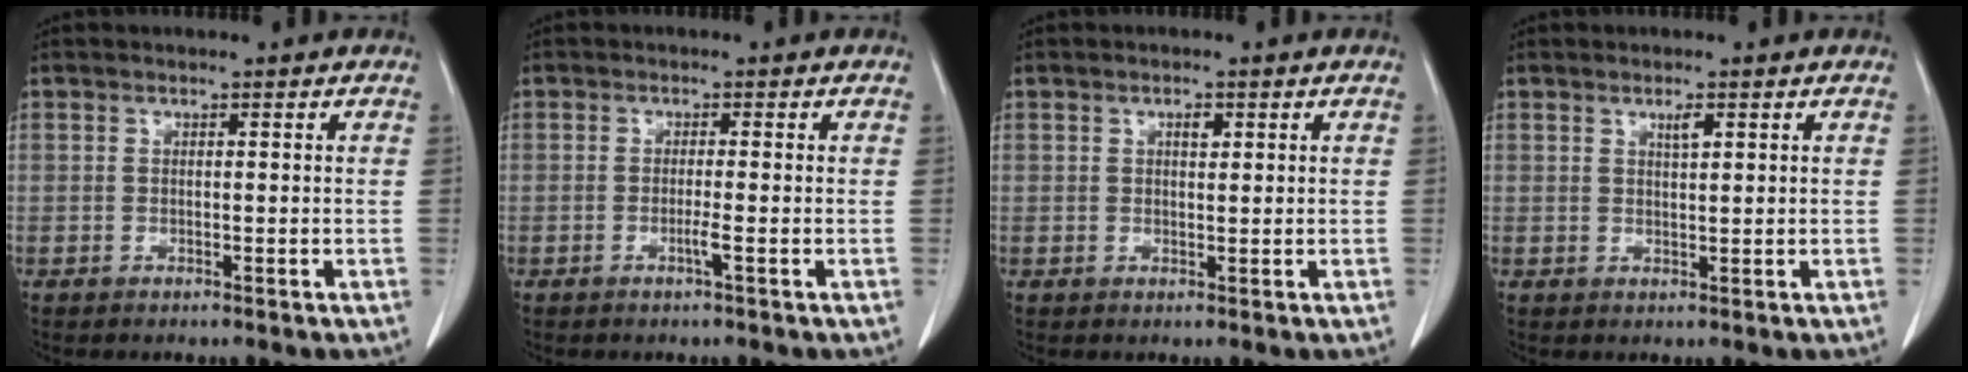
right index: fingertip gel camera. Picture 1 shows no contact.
{"total": 1.4, "force": [-0.6, -0.4, 1.2], "torque": [-0.023, -0.001, -0.013]}
{"total": 1.4, "force": [0.6, 0.5, 1.1], "torque": [-0.019, 0.000, 0.009]}
{"total": 1.5, "force": [0.9, 0.2, 1.3], "torque": [-0.024, -0.003, 0.016]}